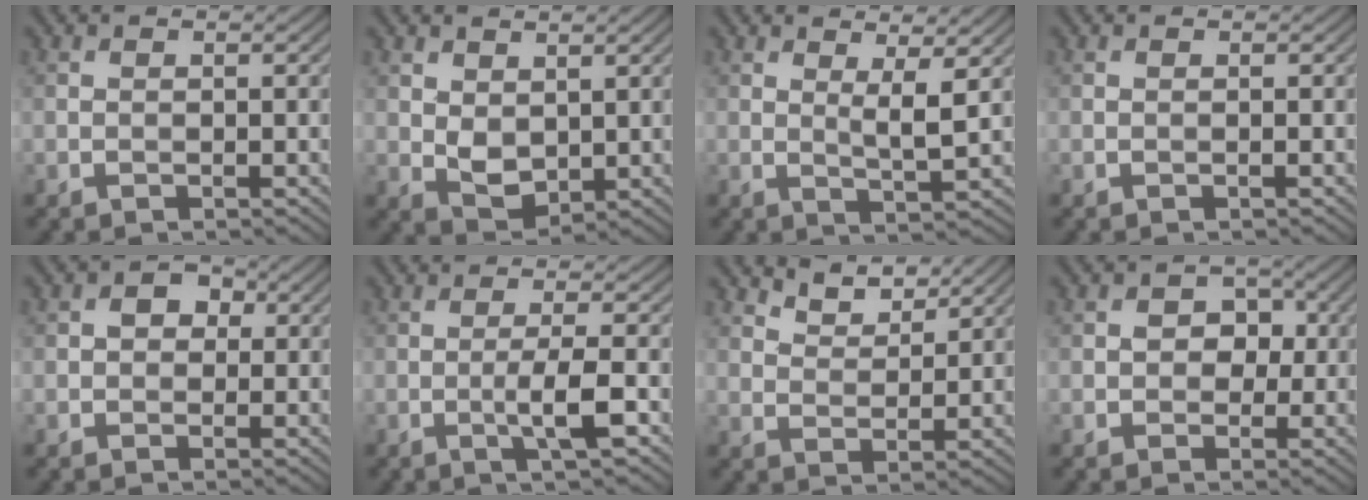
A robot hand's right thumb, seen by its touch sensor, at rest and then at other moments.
{"total": 3.8, "force": [1.4, 2.5, 2.5], "torque": [-0.056, -0.008, 0.032]}
{"total": 3.4, "force": [1.5, 0.4, 3.1], "torque": [-0.065, -0.006, 0.029]}
{"total": 0.0}
{"total": 2.7, "force": [0.3, 2.3, 1.4], "torque": [-0.023, 0.005, -0.002]}
{"total": 3.9, "force": [-1.1, 0.3, 3.8], "torque": [-0.066, 0.009, -0.028]}
{"total": 3.8, "force": [3.3, 1.4, 1.5], "torque": [-0.033, -0.005, 0.070]}
{"total": 3.4, "force": [0.0, 2.8, 1.8], "torque": [-0.021, 0.002, -0.012]}